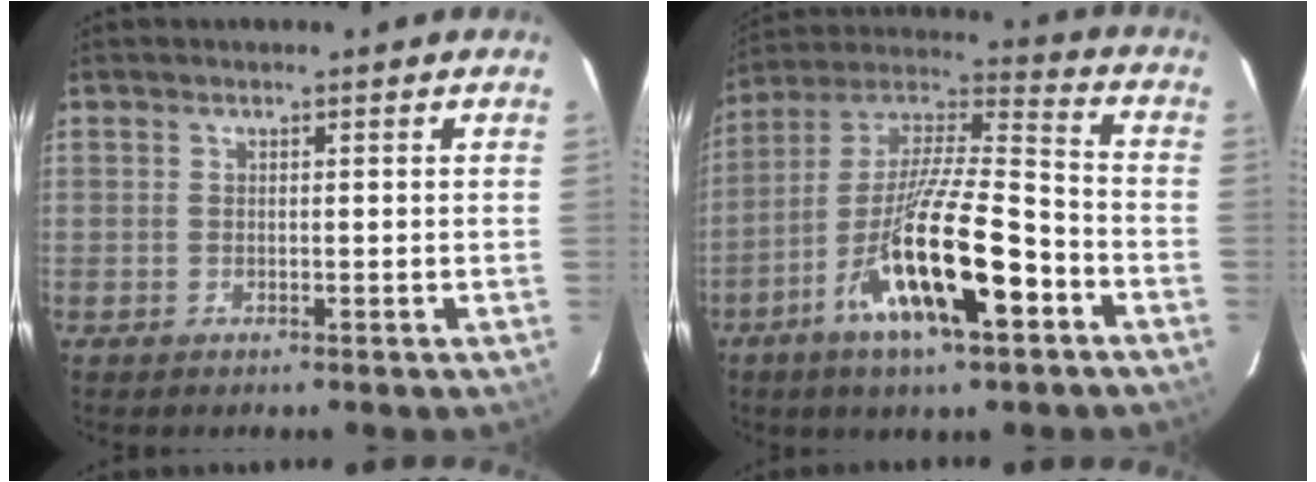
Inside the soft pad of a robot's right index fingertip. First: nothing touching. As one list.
[{"total": 20.3, "force": [-9.3, 4.8, 17.3], "torque": [-0.320, -0.030, -0.170]}]